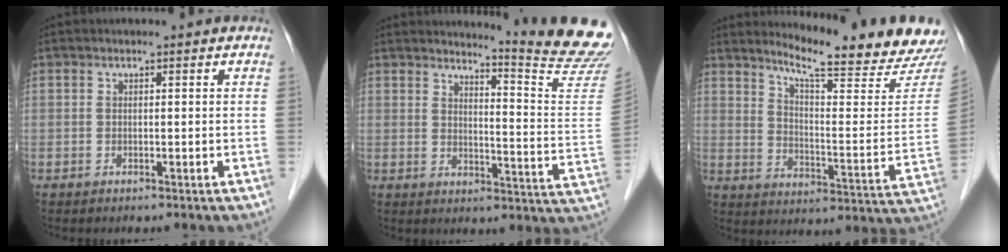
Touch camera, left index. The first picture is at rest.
{"total": 15.2, "force": [14.6, -2.2, 3.5], "torque": [-0.050, -0.133, 0.158]}
{"total": 18.7, "force": [17.2, -0.1, 7.2], "torque": [-0.113, -0.087, 0.226]}